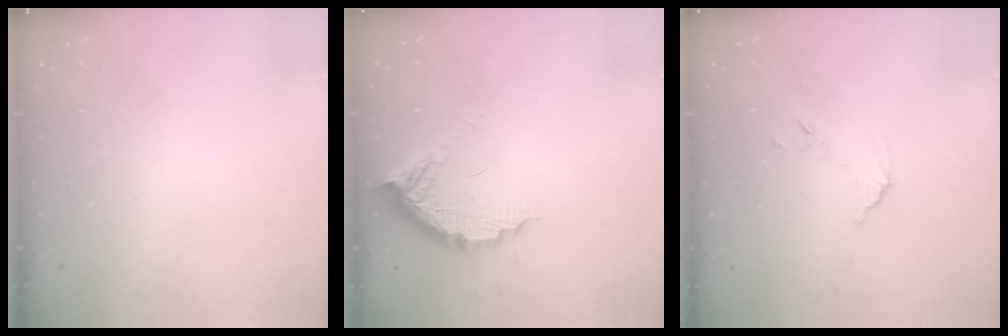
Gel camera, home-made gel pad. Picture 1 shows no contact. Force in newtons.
{"total": 10.5, "press": 10.5, "slide": 0.9}
{"total": 6.8, "press": 6.8, "slide": 0.4}